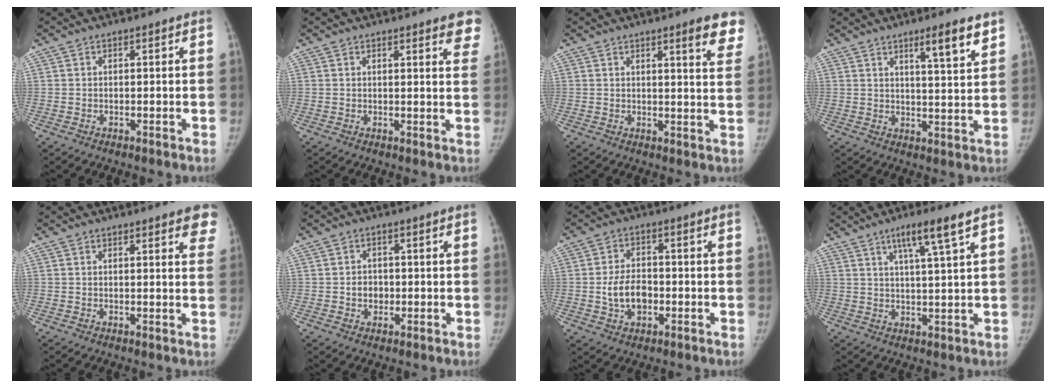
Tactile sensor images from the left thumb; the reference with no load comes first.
{"total": 5.8, "force": [4.3, 1.7, 3.4], "torque": [-0.014, -0.018, 0.036]}
{"total": 7.8, "force": [5.4, 1.5, 5.4], "torque": [-0.042, -0.026, 0.057]}
{"total": 7.5, "force": [4.8, 0.9, 5.7], "torque": [-0.079, -0.033, 0.073]}
{"total": 5.9, "force": [3.9, 1.8, 4.0], "torque": [-0.022, -0.011, 0.036]}
{"total": 3.1, "force": [-0.5, 2.7, 1.5], "torque": [-0.005, 0.006, -0.009]}
{"total": 7.0, "force": [-1.5, 4.7, 5.0], "torque": [-0.076, 0.013, -0.025]}
{"total": 7.1, "force": [4.1, -0.3, 5.8], "torque": [-0.104, -0.017, 0.075]}